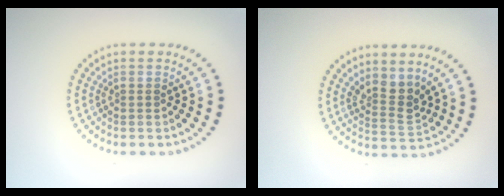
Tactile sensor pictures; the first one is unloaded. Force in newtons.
{"total": 2.7, "press": 2.0, "slide": 1.9}